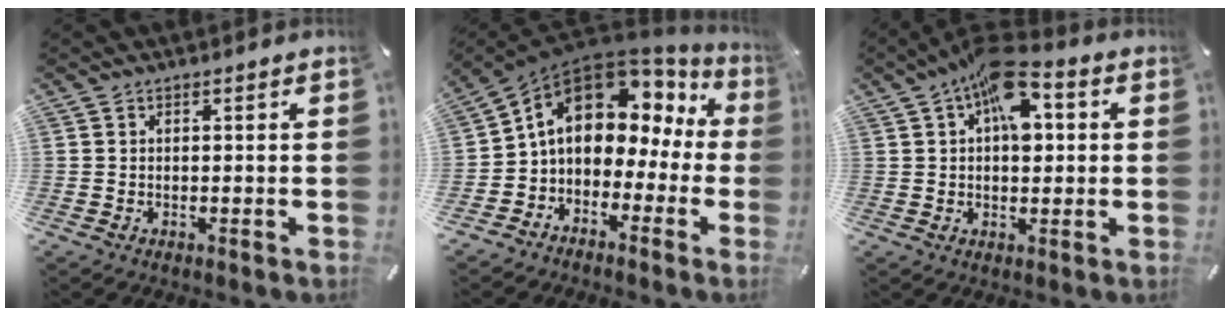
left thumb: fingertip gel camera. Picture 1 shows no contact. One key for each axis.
{"total": 11.2, "fx": 3.5, "fy": 8.5, "fz": 6.6, "tx": -0.112, "ty": -0.018, "tz": 0.061}
{"total": 11.6, "fx": 3.9, "fy": 6.4, "fz": 8.9, "tx": -0.122, "ty": -0.012, "tz": 0.067}